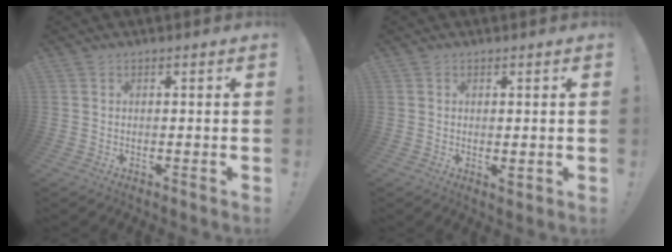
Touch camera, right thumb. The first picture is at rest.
{"total": 1.6, "force": [0.4, 1.0, 1.2], "torque": [-0.004, -0.005, 0.007]}